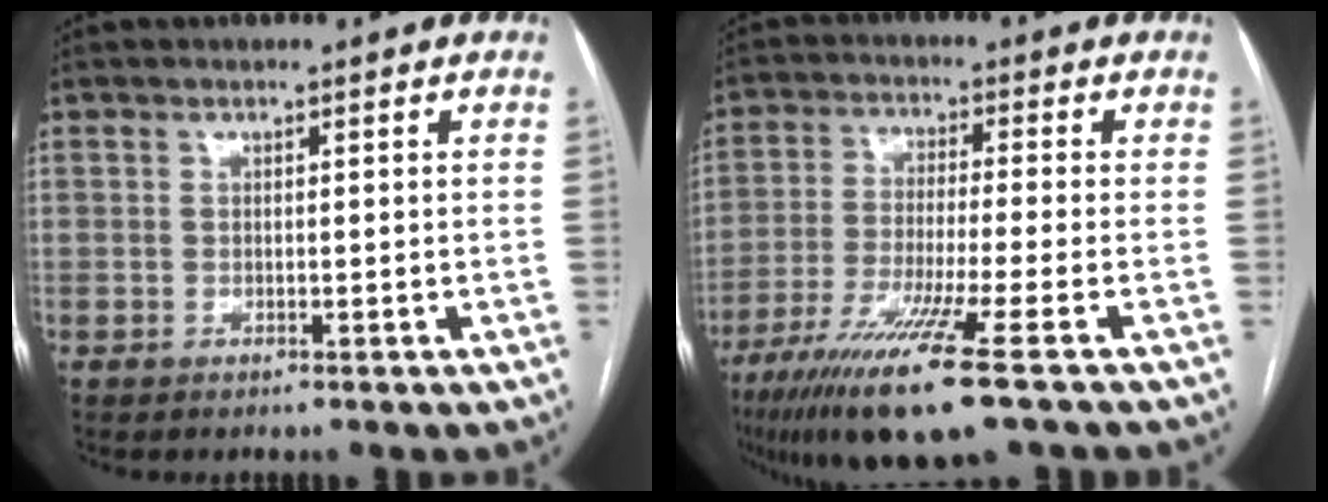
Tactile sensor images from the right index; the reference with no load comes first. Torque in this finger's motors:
{"motor_torque": [1.50, -0.64, 0.87, 0.21]}